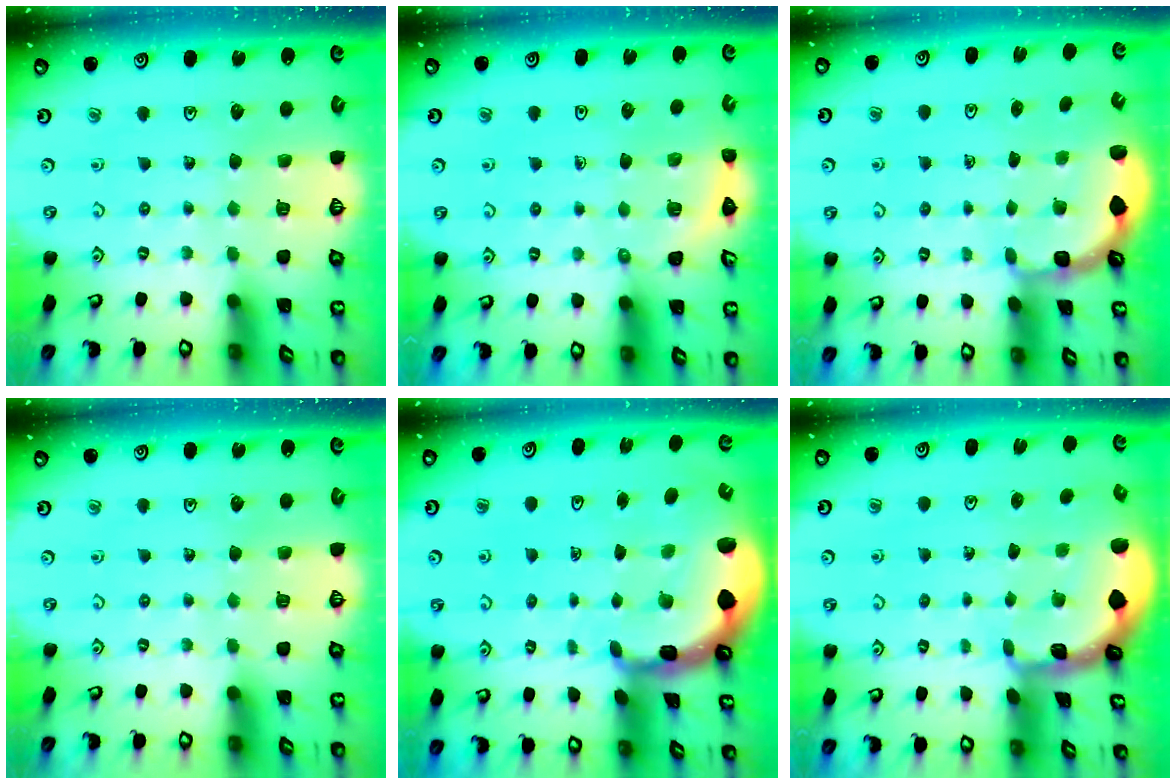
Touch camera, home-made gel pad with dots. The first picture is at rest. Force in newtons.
{"total": 3.5, "press": 3.5, "slide": 0.6}
{"total": 2.5, "press": 1.9, "slide": 1.6}
{"total": 0.0}
{"total": 3.8, "press": 3.6, "slide": 1.0}
{"total": 2.3, "press": 2.3, "slide": 0.3}